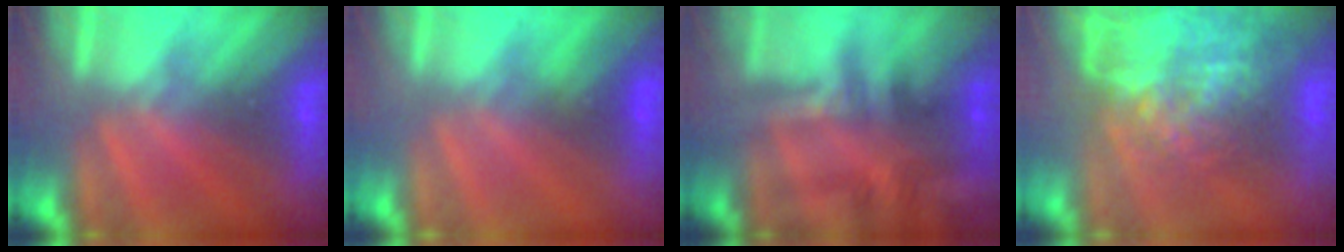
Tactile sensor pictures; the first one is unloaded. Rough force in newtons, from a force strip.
{"total": 1.2}
{"total": 2.4}
{"total": 8.1}